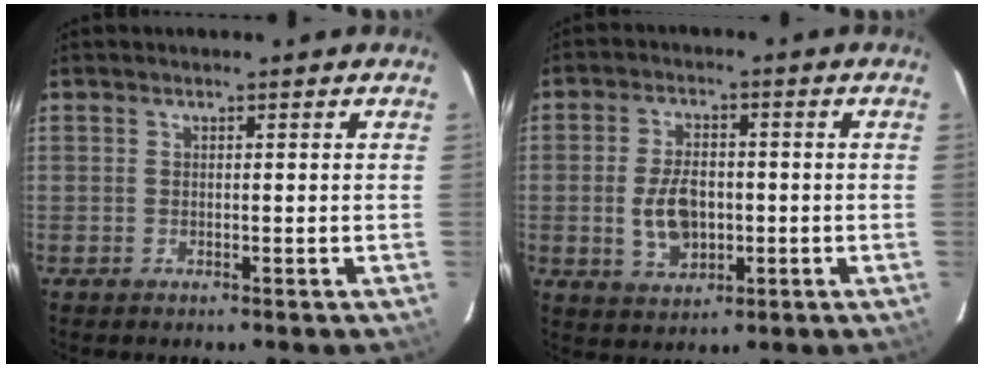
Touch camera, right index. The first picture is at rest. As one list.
[{"total": 8.2, "force": [-1.1, 5.0, 6.4], "torque": [-0.128, 0.003, -0.010]}]